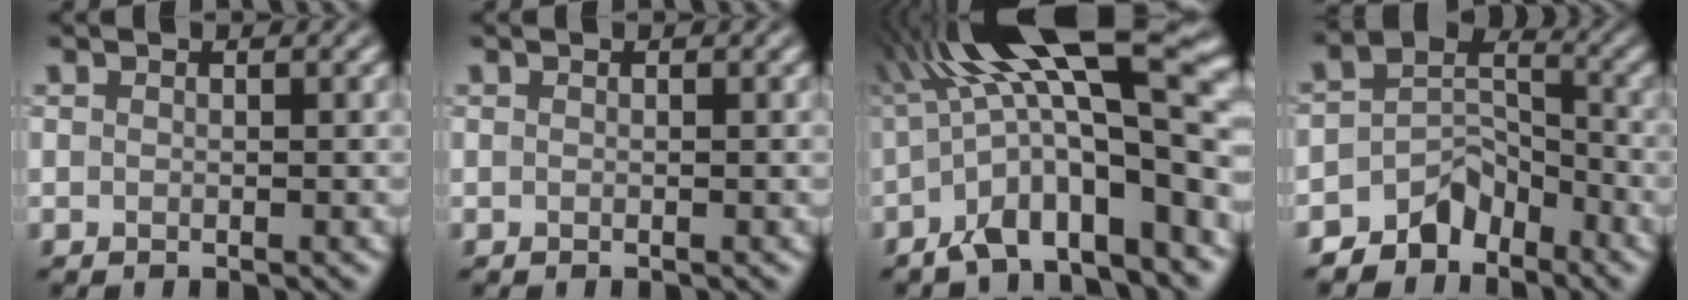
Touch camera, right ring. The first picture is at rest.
{"total": 0.0}
{"total": 15.2, "force": [-1.9, 4.2, 14.5], "torque": [-0.223, 0.034, -0.030]}
{"total": 5.6, "force": [-4.0, 3.5, 1.8], "torque": [-0.013, 0.004, -0.080]}